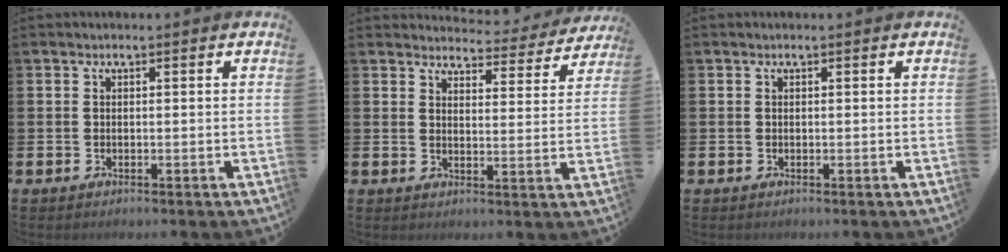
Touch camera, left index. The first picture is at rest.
{"total": 3.4, "force": [3.3, 0.8, 0.3], "torque": [-0.009, -0.031, 0.053]}
{"total": 0.0}